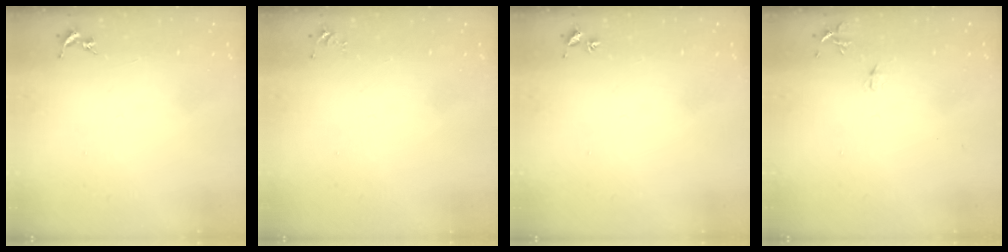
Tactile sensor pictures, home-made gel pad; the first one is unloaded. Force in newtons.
{"total": 4.1, "press": 4.1, "slide": 0.6}
{"total": 2.1, "press": 2.1, "slide": 0.2}
{"total": 6.2, "press": 6.1, "slide": 0.7}